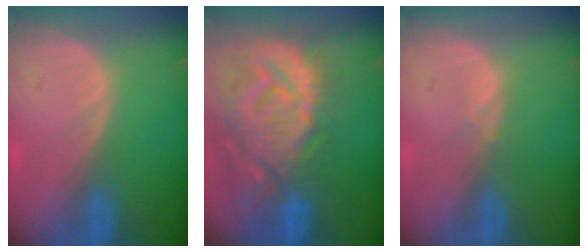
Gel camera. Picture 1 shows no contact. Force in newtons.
{"total": 14.4, "press": 12.4, "slide": 7.3}
{"total": 0.5, "press": 0.5, "slide": 0.2}